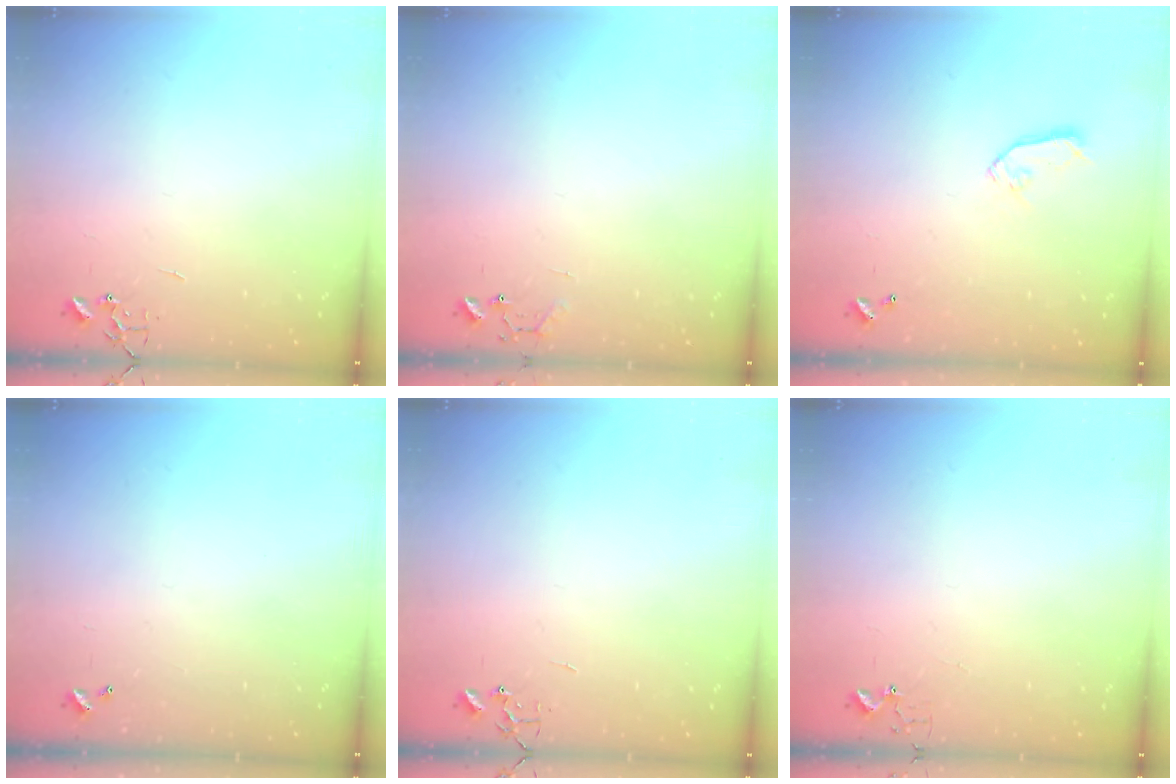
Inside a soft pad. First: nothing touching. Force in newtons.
{"total": 7.4, "press": 7.4, "slide": 0.6}
{"total": 7.3, "press": 7.3, "slide": 0.4}
{"total": 0.0}
{"total": 0.0}
{"total": 2.7, "press": 2.7, "slide": 0.2}